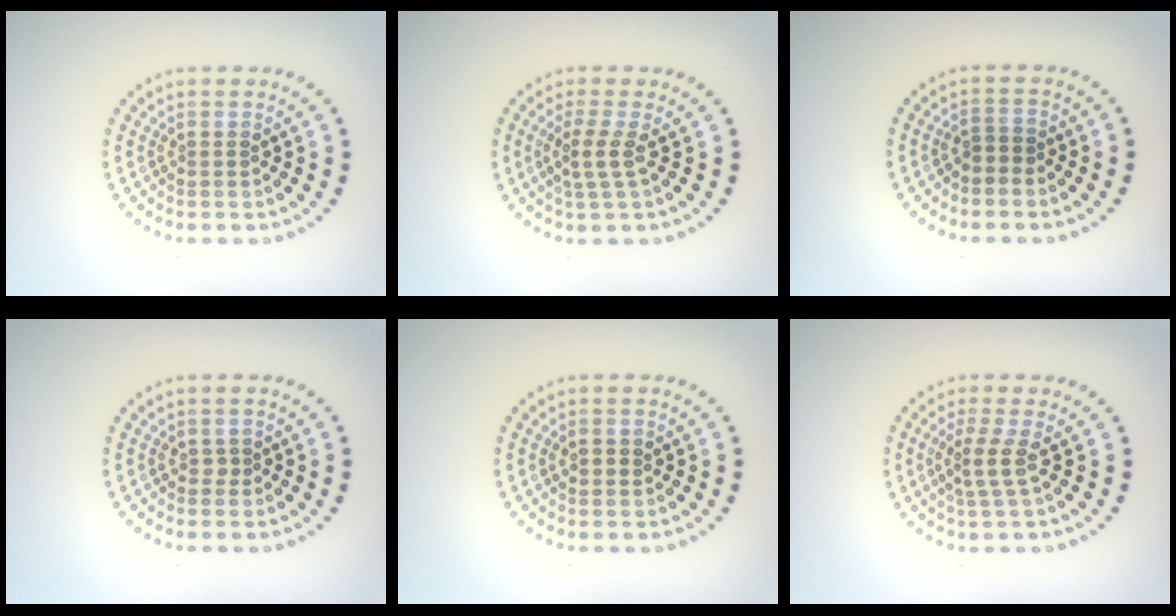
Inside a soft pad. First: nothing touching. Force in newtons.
{"total": 2.0, "press": 1.6, "slide": 1.3}
{"total": 1.4, "press": 1.1, "slide": 0.8}
{"total": 0.5, "press": 0.4, "slide": 0.3}
{"total": 1.0, "press": 1.0, "slide": 0.2}
{"total": 2.1, "press": 1.6, "slide": 1.4}